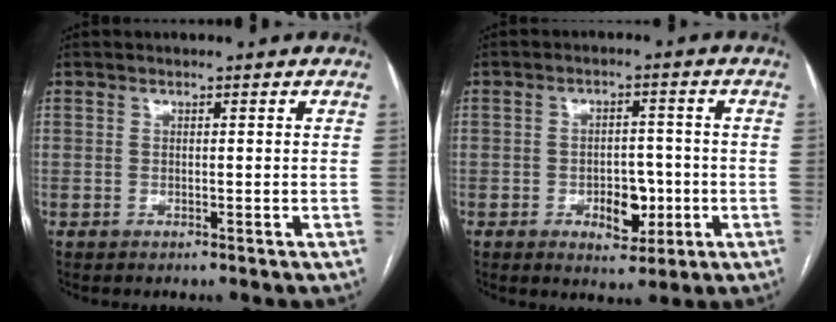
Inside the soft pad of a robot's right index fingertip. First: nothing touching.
{"total": 6.0, "force": [-1.7, 3.3, 4.7], "torque": [-0.064, 0.007, -0.017]}